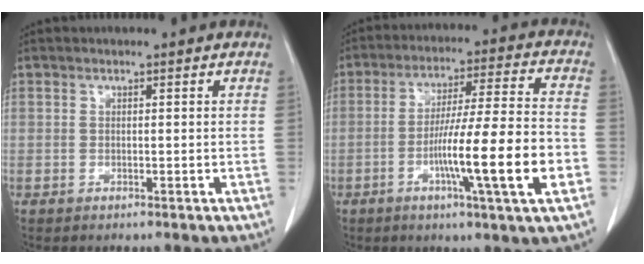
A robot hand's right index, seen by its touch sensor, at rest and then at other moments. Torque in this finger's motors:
{"motor_torque": [1.74, -0.40, 0.65, 0.21]}